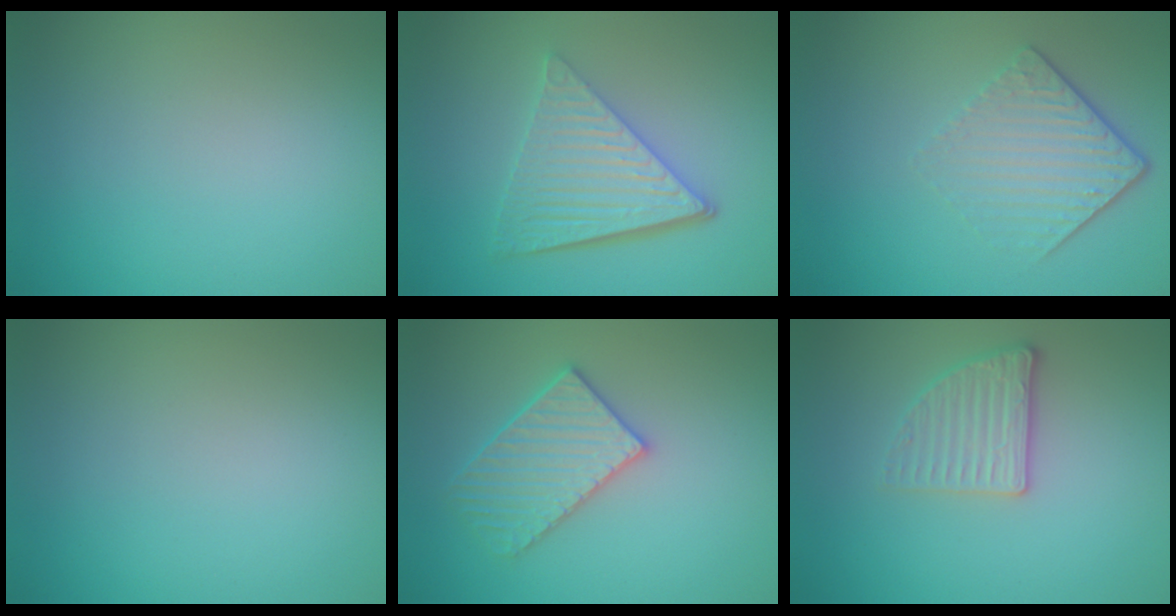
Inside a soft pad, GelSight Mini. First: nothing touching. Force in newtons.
{"total": 6.1, "press": 4.2, "slide": 4.5}
{"total": 4.3, "press": 2.8, "slide": 3.3}
{"total": 0.0}
{"total": 3.4, "press": 3.3, "slide": 0.8}
{"total": 2.7, "press": 2.5, "slide": 1.0}